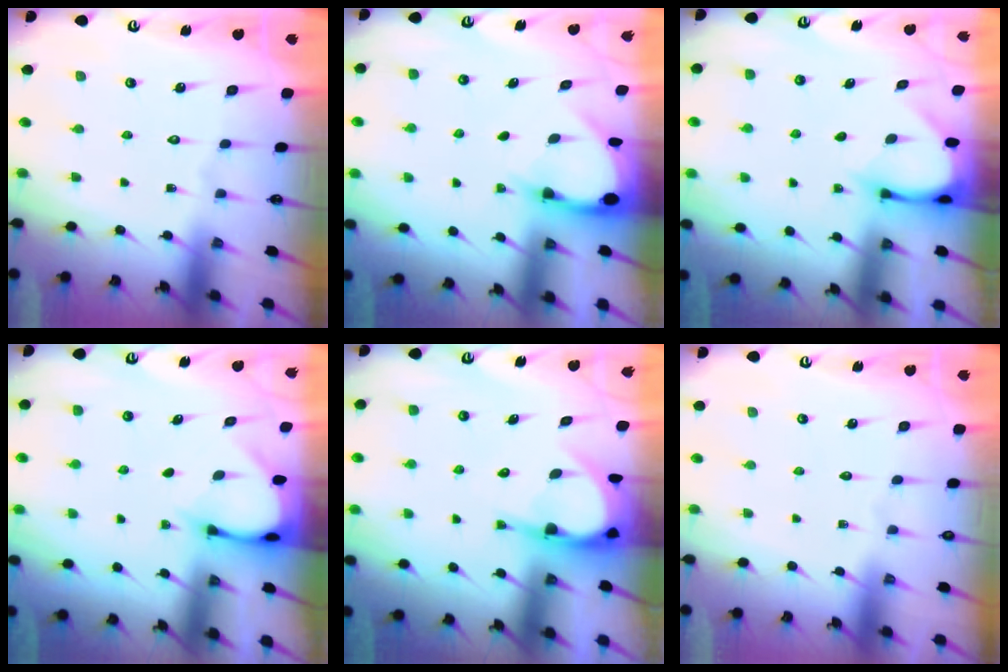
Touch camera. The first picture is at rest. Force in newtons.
{"total": 3.6, "press": 3.5, "slide": 0.4}
{"total": 3.5, "press": 3.5, "slide": 0.2}
{"total": 3.1, "press": 3.1, "slide": 0.2}
{"total": 5.8, "press": 5.8, "slide": 0.6}
{"total": 0.0}